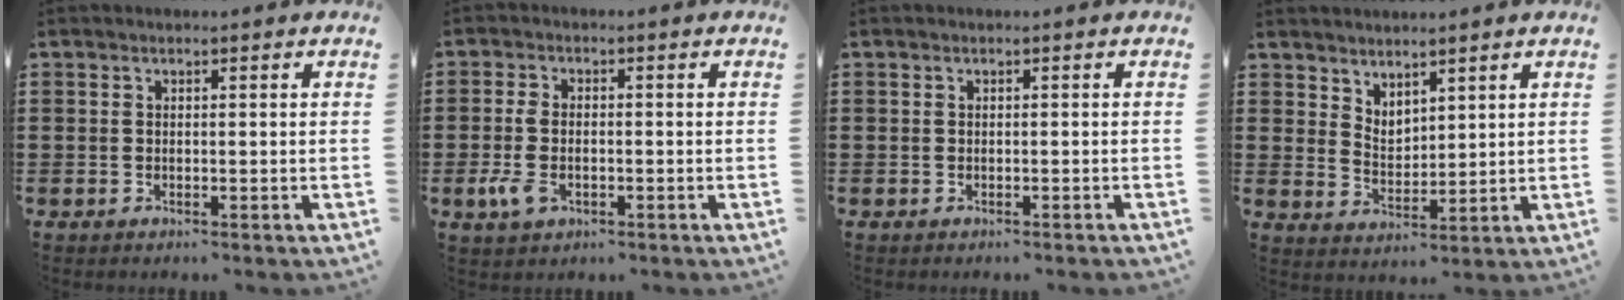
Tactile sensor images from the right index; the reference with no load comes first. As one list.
[{"total": 4.4, "force": [-1.3, 2.6, 3.3], "torque": [-0.089, -0.004, -0.031]}, {"total": 0.0}, {"total": 3.4, "force": [3.2, 0.9, -0.2], "torque": [-0.006, -0.010, 0.064]}]